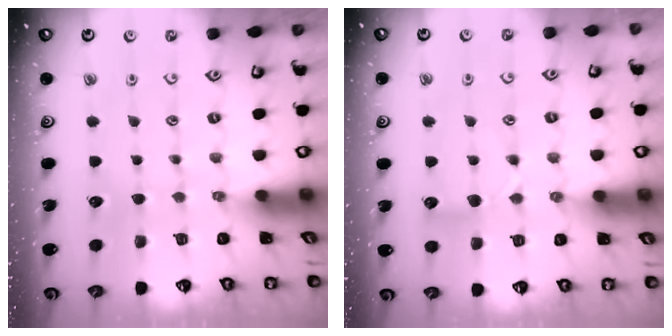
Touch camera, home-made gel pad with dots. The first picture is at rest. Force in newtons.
{"total": 7.0, "press": 7.0, "slide": 0.5}